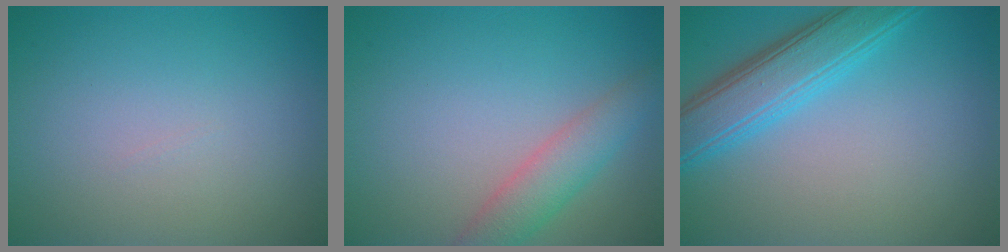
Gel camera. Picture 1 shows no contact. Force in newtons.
{"total": 3.5, "press": 3.5, "slide": 0.1}
{"total": 5.3, "press": 5.3, "slide": 0.3}